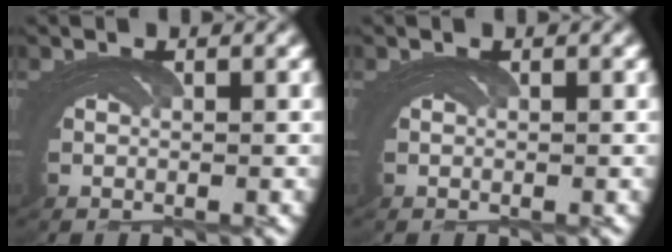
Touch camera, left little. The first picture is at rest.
{"total": 0.0}